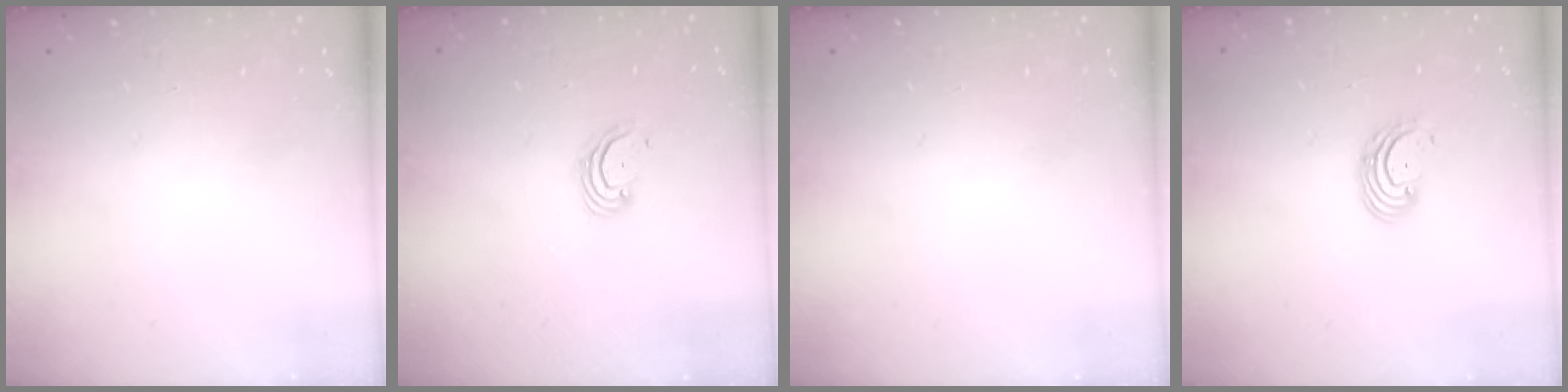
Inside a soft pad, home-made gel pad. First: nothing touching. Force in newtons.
{"total": 2.7, "press": 2.7, "slide": 0.3}
{"total": 0.0}
{"total": 2.7, "press": 2.7, "slide": 0.3}